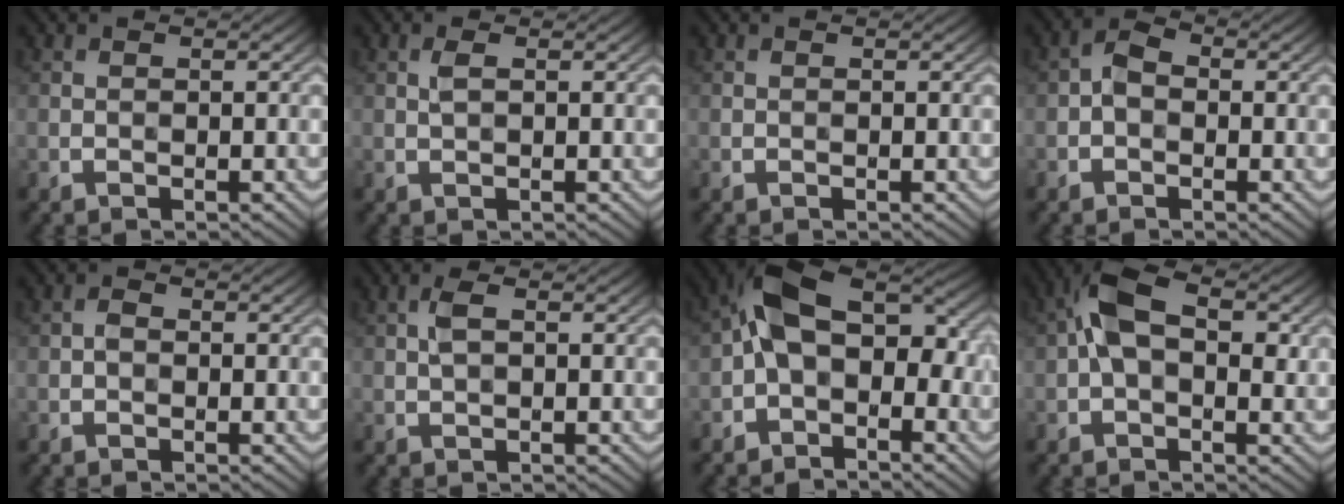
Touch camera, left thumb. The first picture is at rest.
{"total": 1.4, "force": [0.4, 0.5, 1.2], "torque": [-0.030, 0.003, 0.007]}
{"total": 0.0}
{"total": 2.5, "force": [-0.5, 1.8, 1.7], "torque": [-0.033, 0.007, -0.018]}
{"total": 1.2, "force": [-0.2, 0.9, 0.8], "torque": [-0.015, 0.001, -0.007]}
{"total": 2.2, "force": [0.5, 1.0, 1.9], "torque": [-0.046, 0.005, 0.008]}
{"total": 9.0, "force": [-1.4, 5.5, 7.0], "torque": [-0.119, 0.020, -0.041]}
{"total": 7.8, "force": [1.2, 4.4, 6.4], "torque": [-0.122, 0.013, 0.011]}